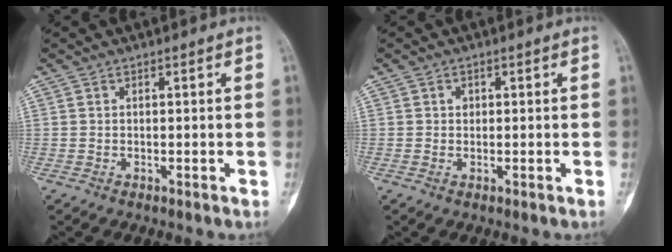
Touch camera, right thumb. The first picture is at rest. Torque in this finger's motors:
{"motor_torque": [0.00, 0.24, 0.16, -0.06, 0.03]}